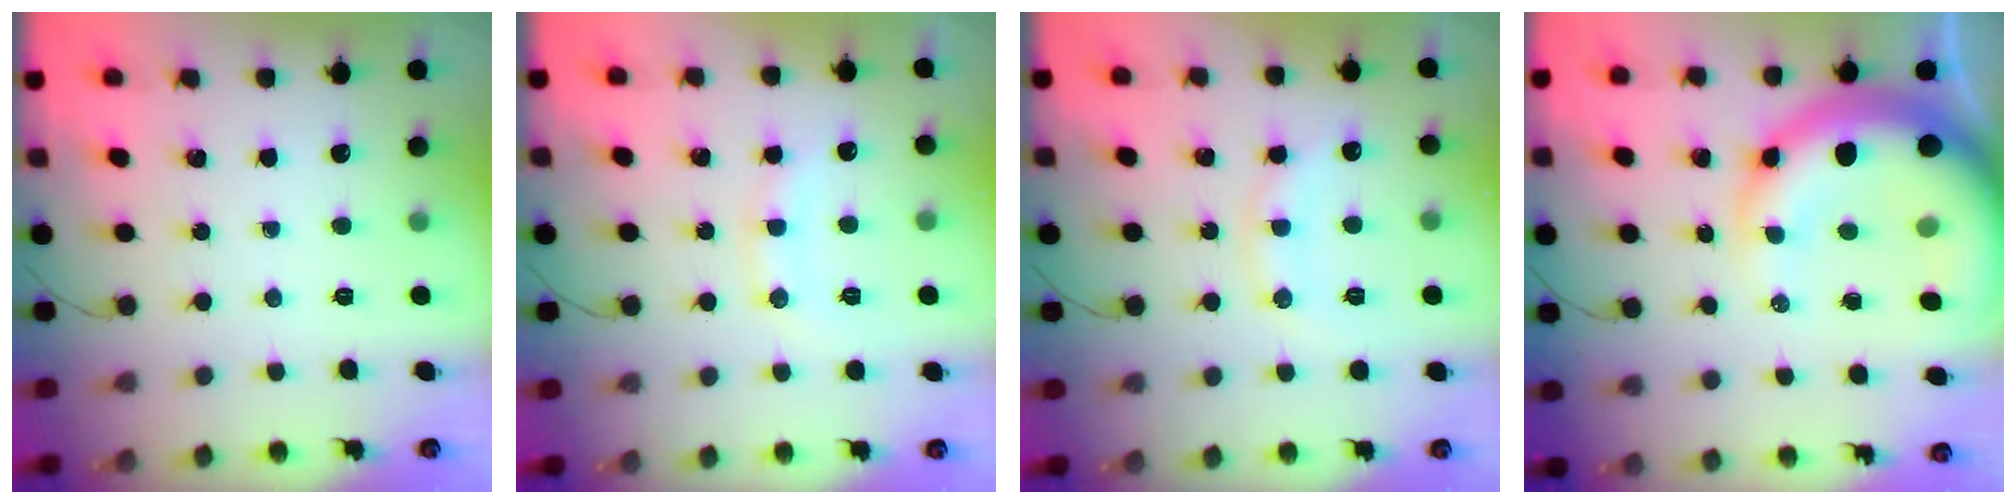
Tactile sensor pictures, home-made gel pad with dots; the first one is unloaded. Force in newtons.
{"total": 8.5, "press": 8.5, "slide": 0.8}
{"total": 10.6, "press": 10.6, "slide": 0.9}
{"total": 21.5, "press": 20.9, "slide": 4.8}